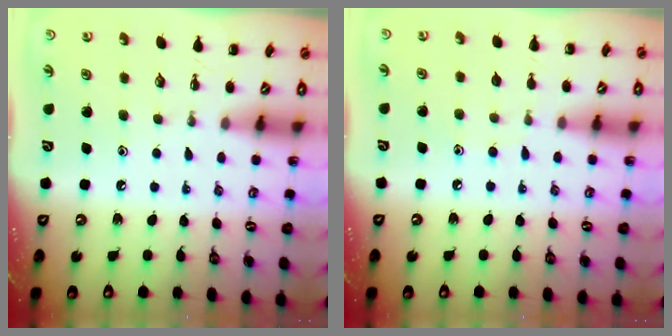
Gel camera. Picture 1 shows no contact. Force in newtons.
{"total": 4.9, "press": 4.6, "slide": 1.7}